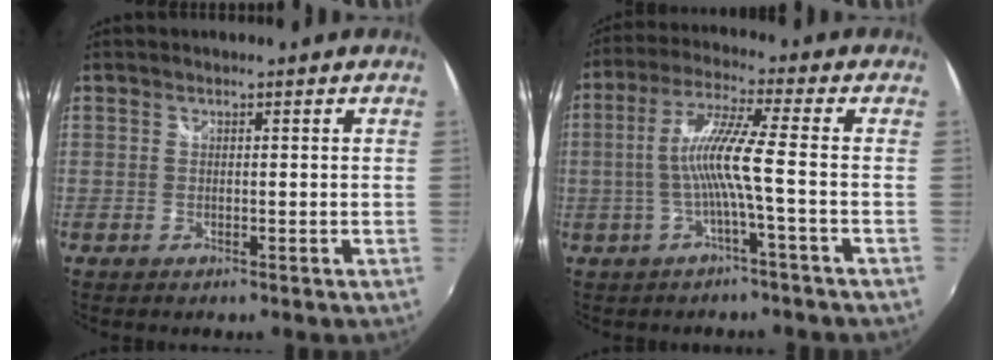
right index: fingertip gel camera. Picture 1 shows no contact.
{"total": 8.4, "force": [-1.9, -1.1, 8.1], "torque": [-0.166, 0.002, -0.030]}